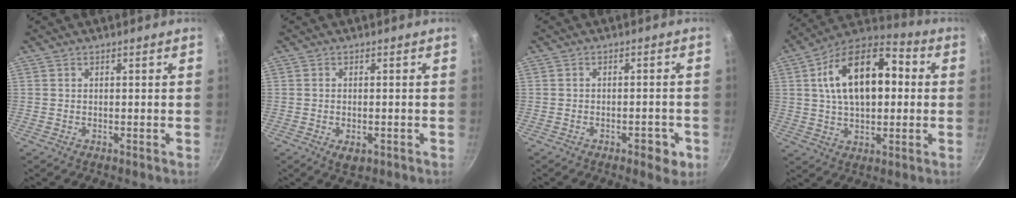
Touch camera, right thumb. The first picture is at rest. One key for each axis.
{"total": 2.5, "fx": -0.8, "fy": 1.4, "fz": 1.9, "tx": -0.030, "ty": 0.003, "tz": -0.007}
{"total": 4.1, "fx": -2.0, "fy": 1.8, "fz": 3.1, "tx": -0.027, "ty": 0.010, "tz": -0.024}
{"total": 19.1, "fx": 3.2, "fy": 10.7, "fz": 15.5, "tx": -0.238, "ty": 0.025, "tz": 0.045}